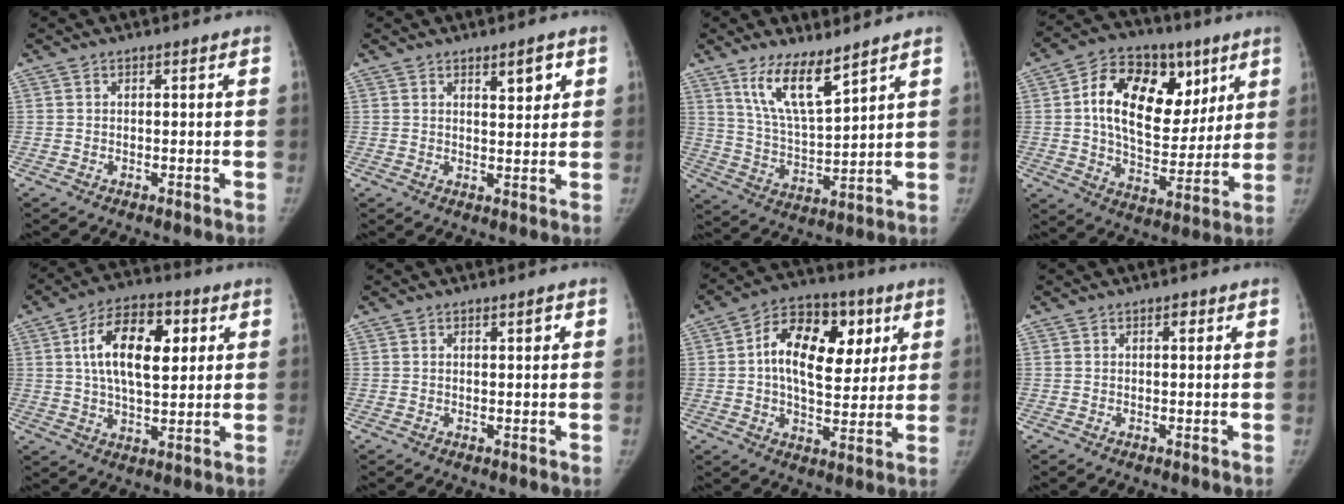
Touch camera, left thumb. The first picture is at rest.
{"total": 4.2, "force": [2.2, 1.6, 3.2], "torque": [-0.033, -0.014, 0.033]}
{"total": 10.3, "force": [7.2, 2.5, 7.0], "torque": [-0.122, -0.055, 0.150]}
{"total": 21.7, "force": [6.8, 13.8, 15.2], "torque": [-0.212, -0.009, 0.111]}
{"total": 15.1, "force": [3.8, 7.9, 12.3], "torque": [-0.187, 0.001, 0.062]}
{"total": 1.4, "force": [0.5, 0.5, 1.2], "torque": [-0.013, 0.000, 0.008]}
{"total": 17.7, "force": [4.4, 10.8, 13.3], "torque": [-0.176, 0.006, 0.064]}
{"total": 1.0, "force": [0.4, 0.6, 0.7], "torque": [-0.005, 0.002, 0.003]}